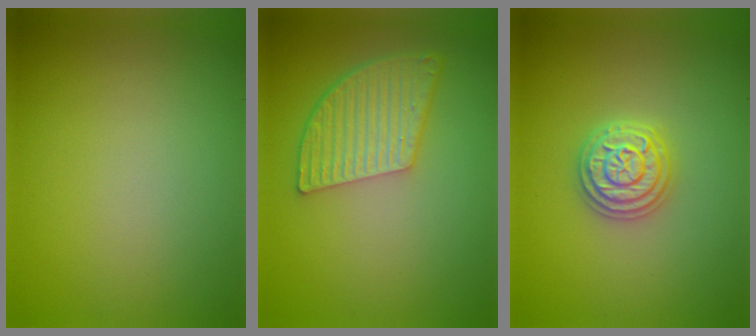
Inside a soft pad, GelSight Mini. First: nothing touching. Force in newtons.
{"total": 5.6, "press": 4.1, "slide": 3.8}
{"total": 3.7, "press": 3.6, "slide": 0.5}